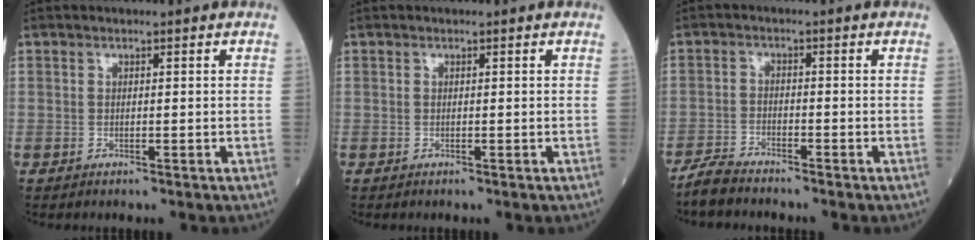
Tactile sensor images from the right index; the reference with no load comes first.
{"total": 0.0}
{"total": 3.7, "force": [-3.6, 0.4, 0.9], "torque": [-0.023, -0.013, -0.070]}